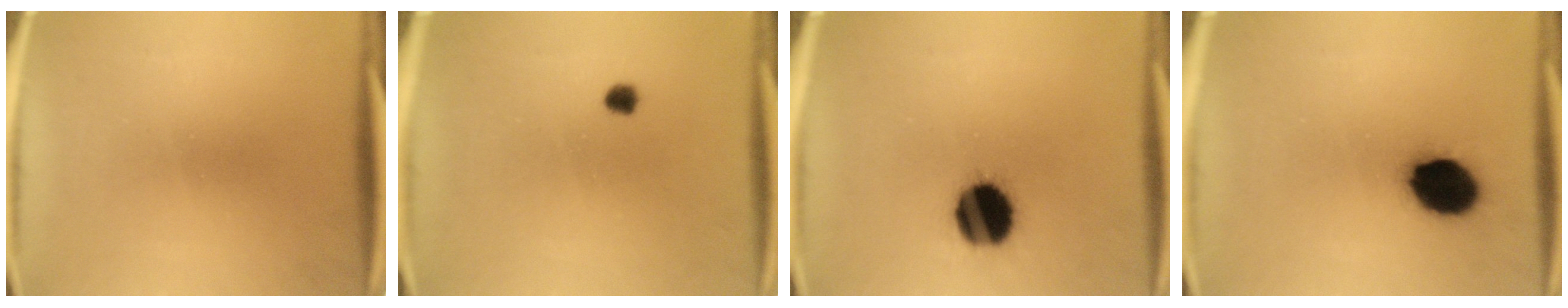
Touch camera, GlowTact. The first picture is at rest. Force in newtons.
{"total": 1.9}
{"total": 15.0}
{"total": 12.6}